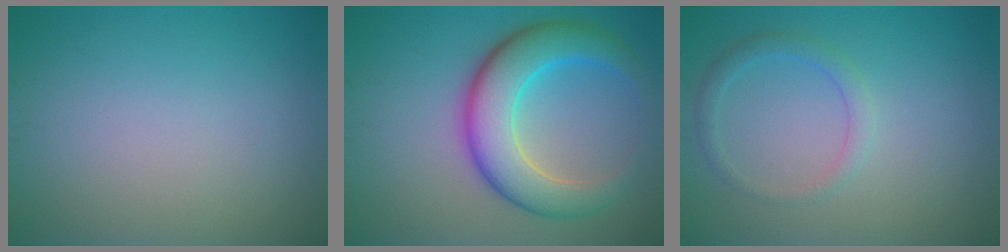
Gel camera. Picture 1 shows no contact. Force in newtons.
{"total": 7.7, "press": 7.7, "slide": 0.3}
{"total": 1.8, "press": 1.8, "slide": 0.1}